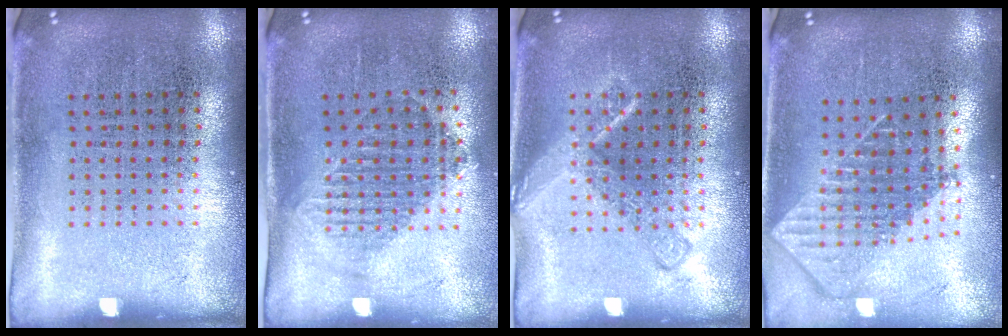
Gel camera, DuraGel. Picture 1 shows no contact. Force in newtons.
{"total": 1.2, "press": 1.1, "slide": 0.5}
{"total": 2.3, "press": 2.3, "slide": 0.5}
{"total": 1.9, "press": 1.5, "slide": 1.3}